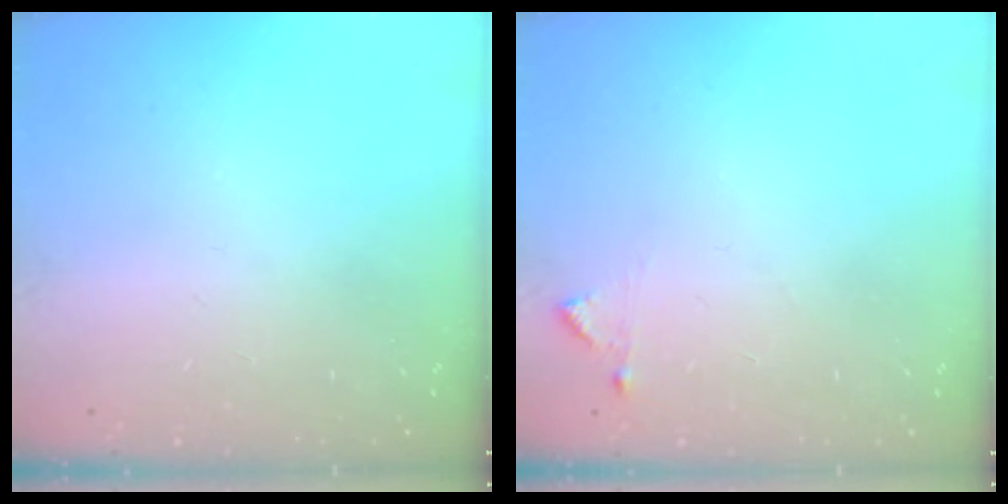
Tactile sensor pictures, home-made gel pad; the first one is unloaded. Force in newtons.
{"total": 4.4, "press": 4.3, "slide": 0.4}